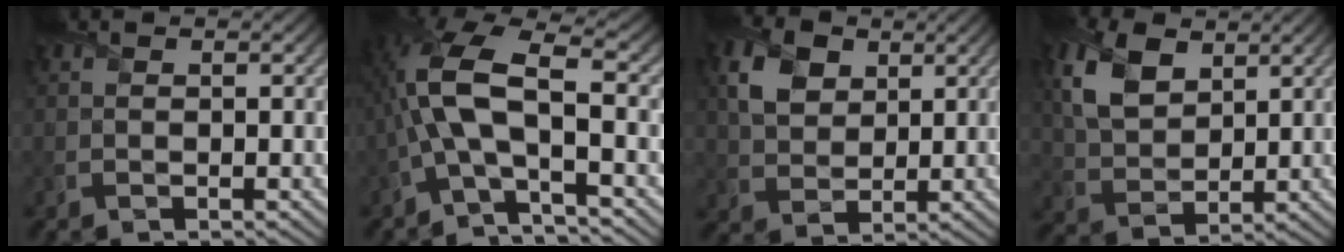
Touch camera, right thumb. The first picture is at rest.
{"total": 10.3, "force": [-1.6, 3.6, 9.5], "torque": [-0.218, 0.012, -0.045]}
{"total": 6.3, "force": [2.6, 4.5, 3.6], "torque": [-0.094, 0.002, 0.048]}
{"total": 8.0, "force": [3.6, 5.0, 5.1], "torque": [-0.137, 0.003, 0.072]}